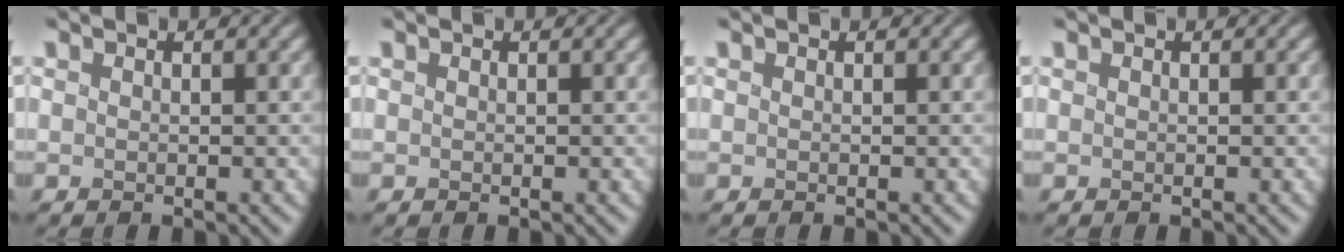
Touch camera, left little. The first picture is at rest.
{"total": 0.0}
{"total": 0.0}
{"total": 0.0}